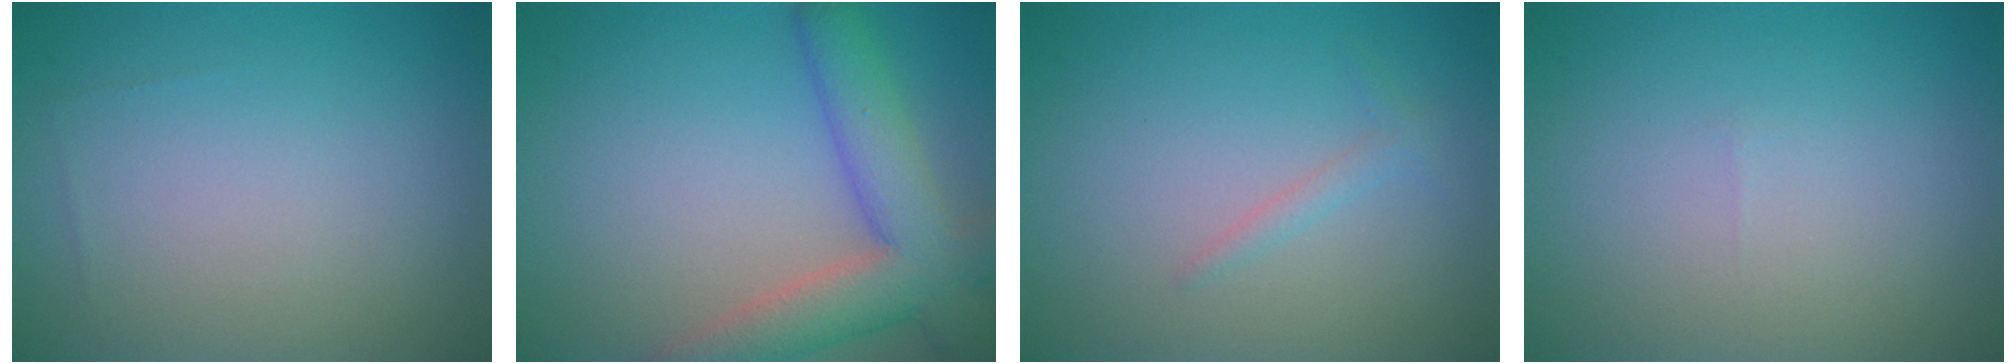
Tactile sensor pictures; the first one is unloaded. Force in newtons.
{"total": 6.9, "press": 6.8, "slide": 0.5}
{"total": 1.0, "press": 1.0, "slide": 0.1}
{"total": 0.0}